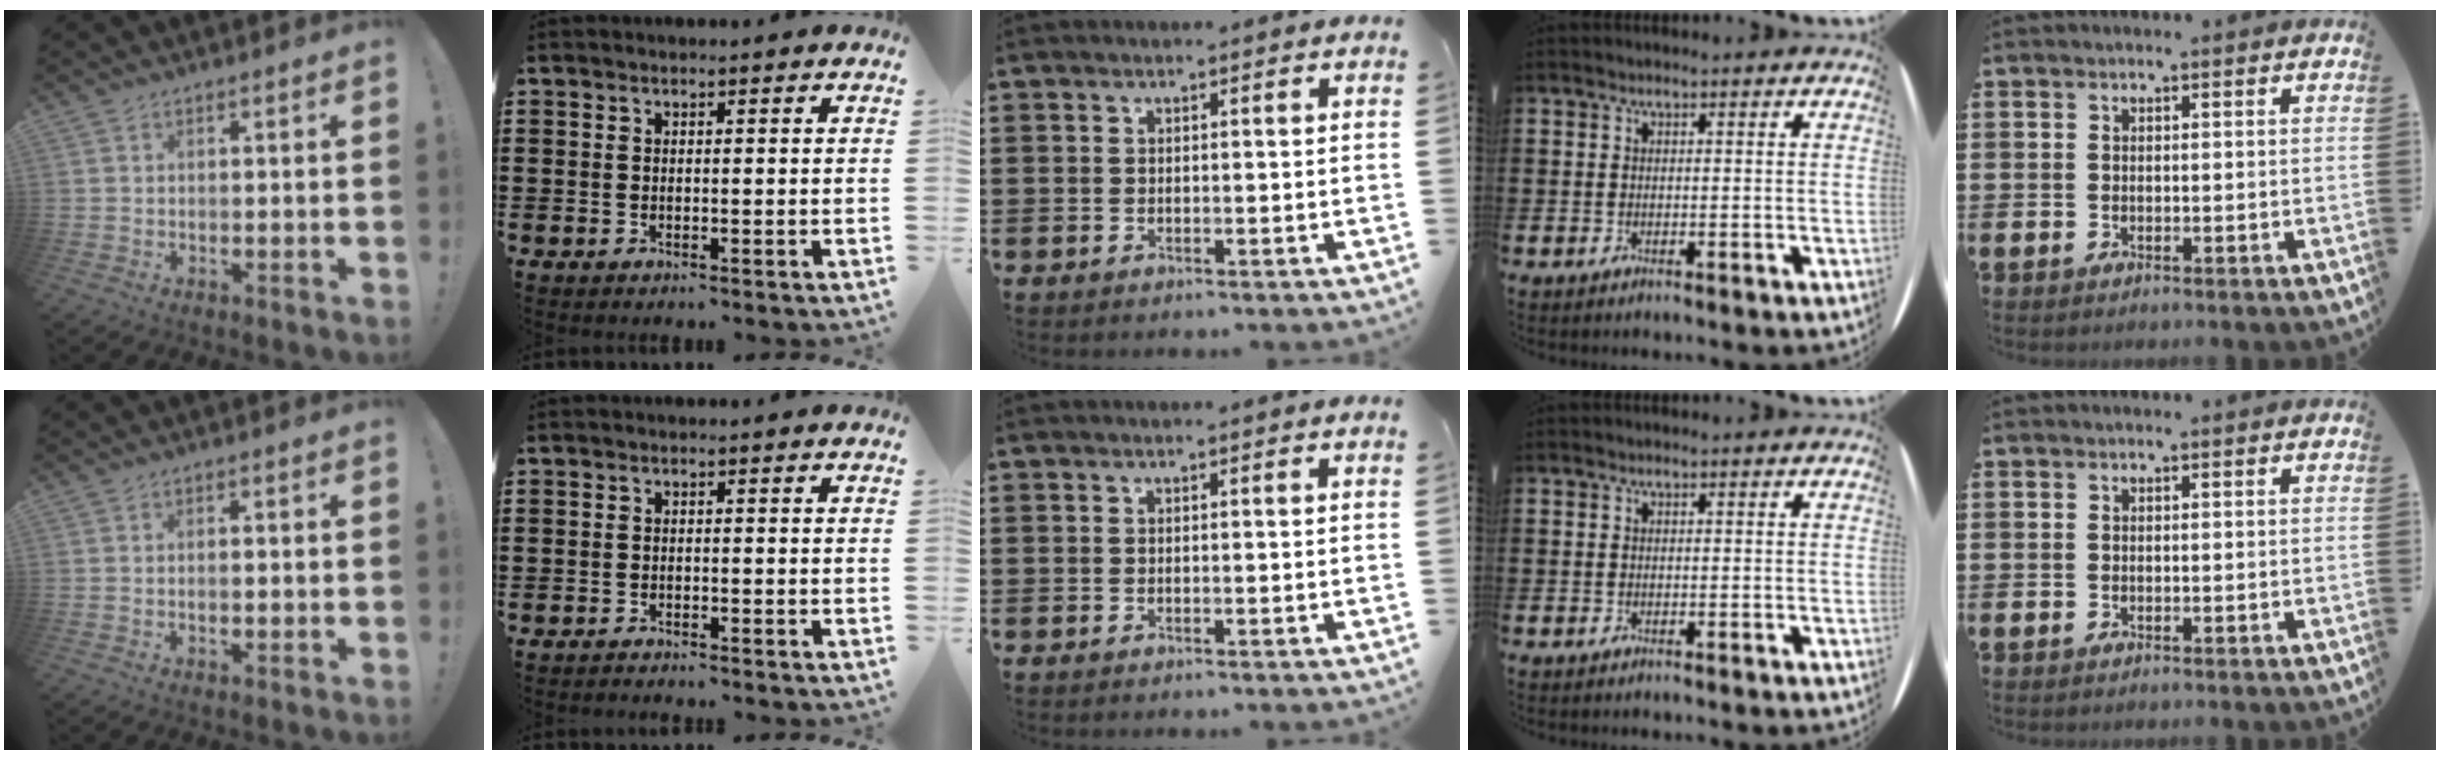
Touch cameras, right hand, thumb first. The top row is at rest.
{"thumb": {"total": 1.2, "force": [-0.6, 0.2, 1.0], "torque": [-0.014, 0.002, -0.012]}, "index": {"total": 1.0, "force": [-1.0, 0.1, 0.0], "torque": [-0.001, 0.002, -0.022]}}